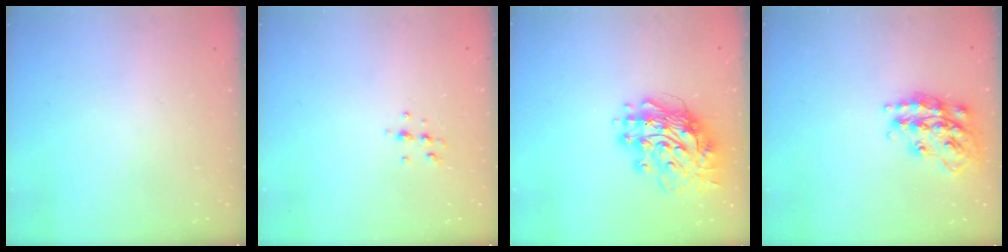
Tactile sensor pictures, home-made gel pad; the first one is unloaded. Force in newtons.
{"total": 5.4, "press": 5.3, "slide": 1.1}
{"total": 17.5, "press": 17.4, "slide": 1.7}
{"total": 18.0, "press": 17.9, "slide": 1.1}